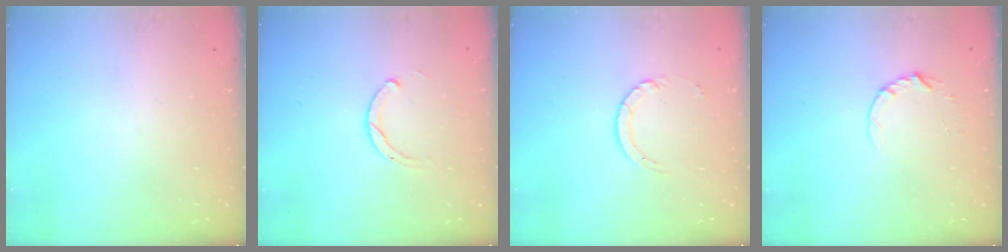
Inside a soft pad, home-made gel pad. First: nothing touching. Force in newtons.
{"total": 1.8, "press": 1.8, "slide": 0.2}
{"total": 3.0, "press": 2.9, "slide": 0.4}
{"total": 3.7, "press": 3.7, "slide": 0.5}